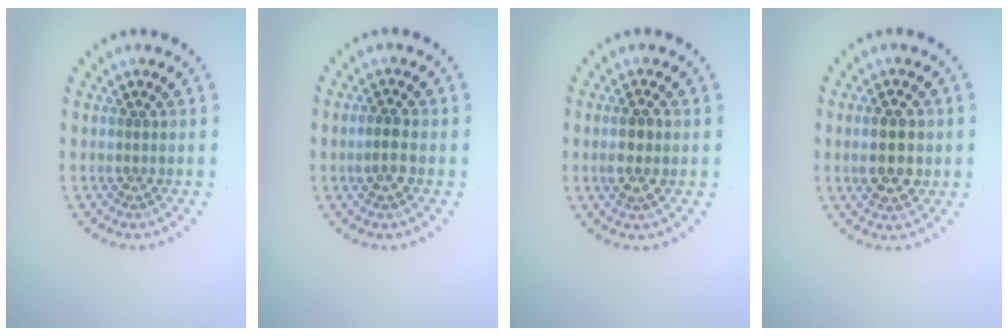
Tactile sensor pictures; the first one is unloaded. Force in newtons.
{"total": 1.9, "press": 1.8, "slide": 0.5}
{"total": 2.1, "press": 2.0, "slide": 0.6}
{"total": 4.4, "press": 4.4, "slide": 0.1}